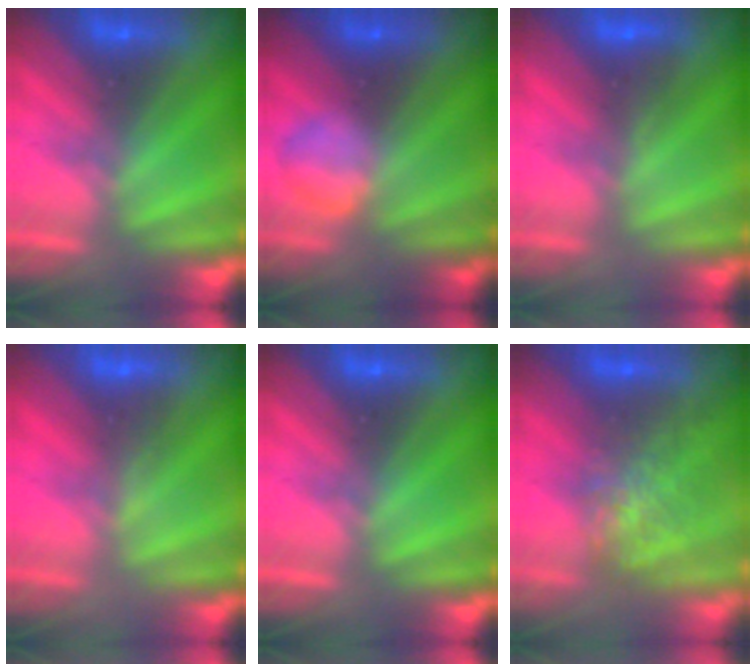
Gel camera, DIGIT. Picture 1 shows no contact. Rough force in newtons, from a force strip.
{"total": 2.2}
{"total": 2.9}
{"total": 3.1}
{"total": 0.0}
{"total": 8.7}